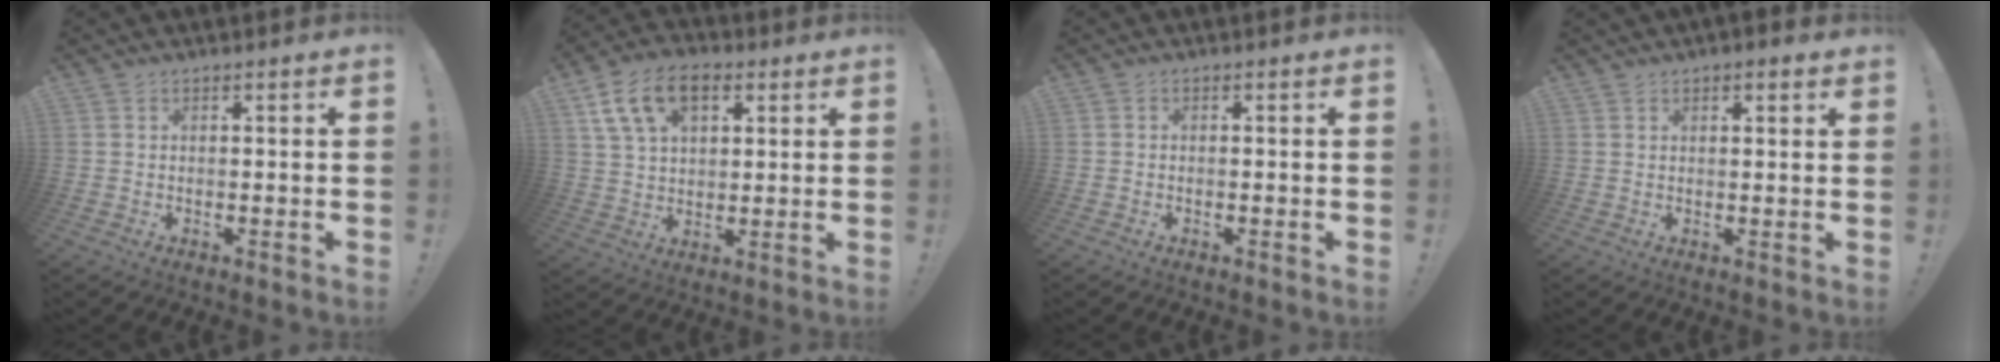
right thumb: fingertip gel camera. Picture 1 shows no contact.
{"total": 13.7, "force": [6.0, 8.6, 8.8], "torque": [-0.153, -0.010, 0.115]}
{"total": 0.0}
{"total": 1.7, "force": [1.2, 0.9, 0.8], "torque": [-0.002, -0.005, 0.020]}